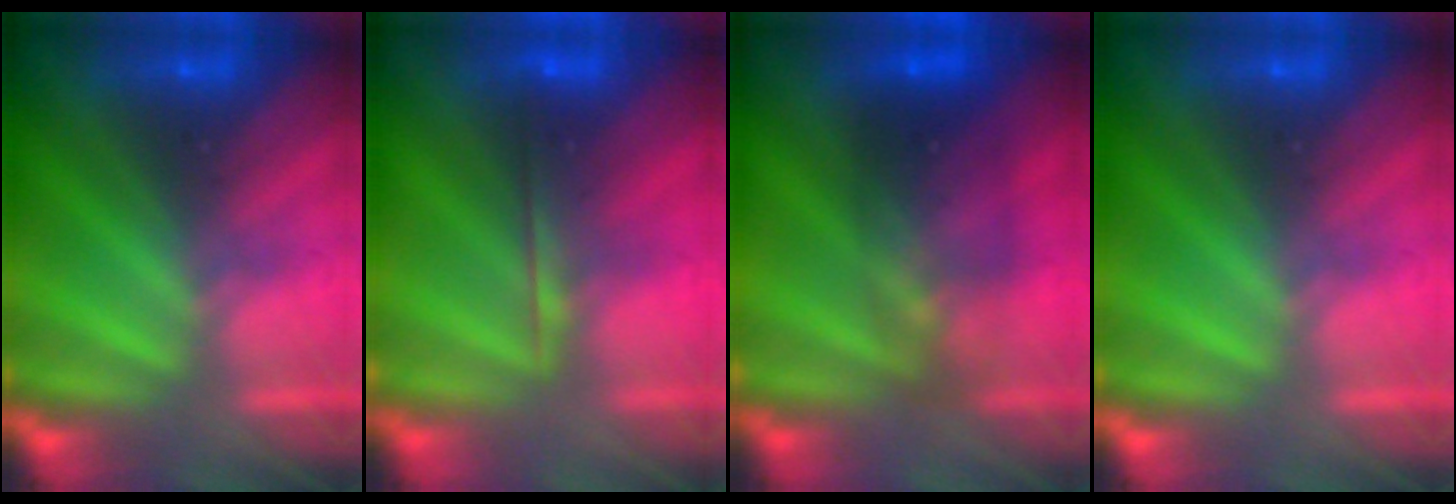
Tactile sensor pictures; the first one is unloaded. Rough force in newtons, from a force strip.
{"total": 2.1}
{"total": 5.6}
{"total": 0.0}